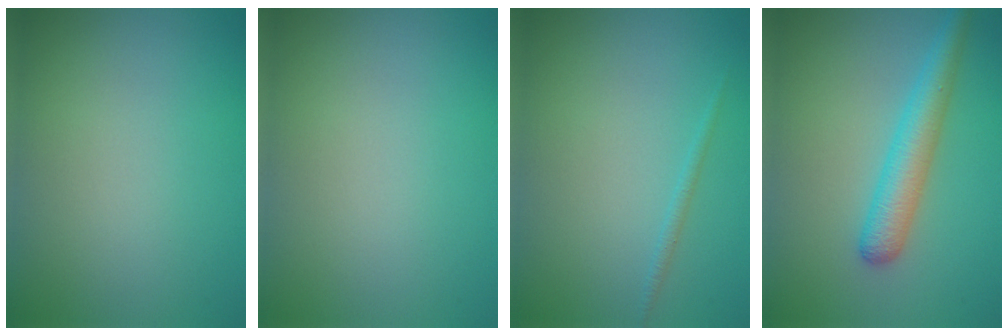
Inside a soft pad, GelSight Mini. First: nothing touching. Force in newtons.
{"total": 0.0}
{"total": 0.7, "press": 0.7, "slide": 0.1}
{"total": 3.9, "press": 3.9, "slide": 0.1}